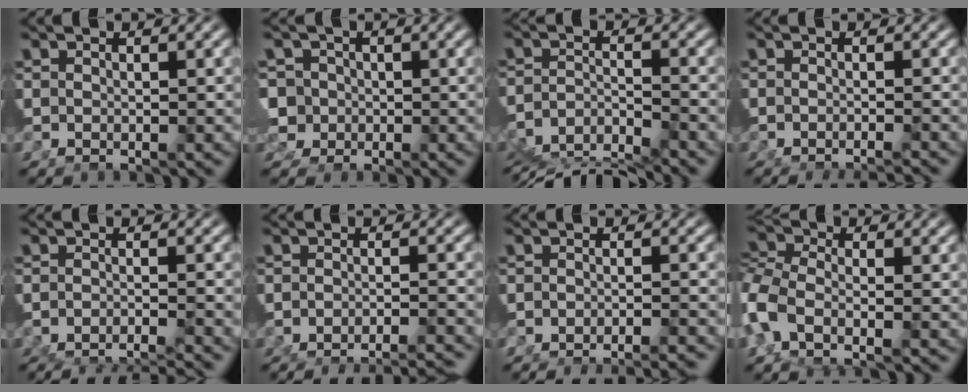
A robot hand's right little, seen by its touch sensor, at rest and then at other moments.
{"total": 5.9, "force": [-1.2, 5.4, 2.0], "torque": [-0.048, -0.026, -0.015]}
{"total": 7.2, "force": [-4.6, 3.9, 3.9], "torque": [-0.065, -0.043, -0.059]}
{"total": 3.3, "force": [-3.2, 0.4, 0.7], "torque": [-0.001, -0.005, -0.048]}
{"total": 9.0, "force": [-8.0, 3.3, 2.2], "torque": [-0.026, -0.023, -0.120]}
{"total": 9.1, "force": [-8.7, 2.0, 1.9], "torque": [-0.011, -0.017, -0.130]}
{"total": 6.1, "force": [-6.0, 0.8, 1.2], "torque": [0.005, -0.006, -0.092]}
{"total": 4.3, "force": [-0.8, 2.9, 3.1], "torque": [-0.094, -0.017, -0.009]}